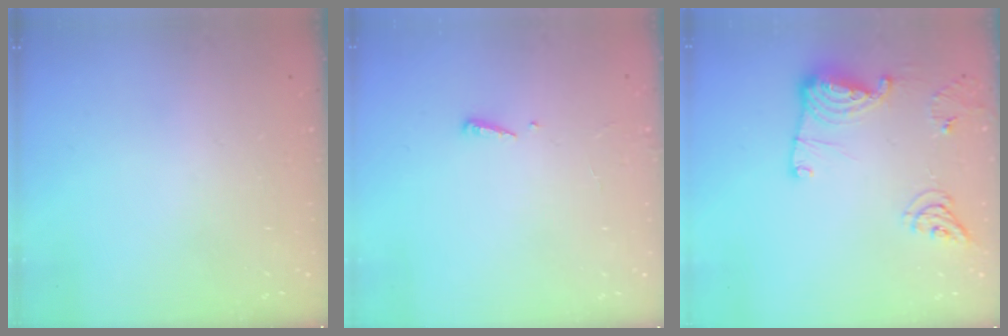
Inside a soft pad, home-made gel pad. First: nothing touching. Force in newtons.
{"total": 2.4, "press": 2.4, "slide": 0.2}
{"total": 12.9, "press": 12.9, "slide": 0.7}